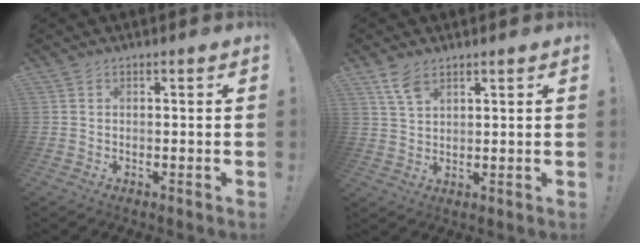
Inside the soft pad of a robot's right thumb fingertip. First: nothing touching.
{"total": 5.5, "force": [3.8, 2.4, 3.2], "torque": [-0.055, -0.017, 0.069]}